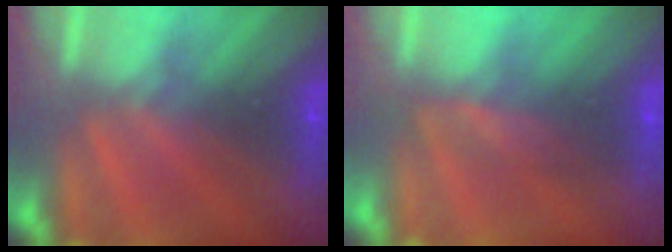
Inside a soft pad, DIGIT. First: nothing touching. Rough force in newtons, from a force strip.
{"total": 1.7}